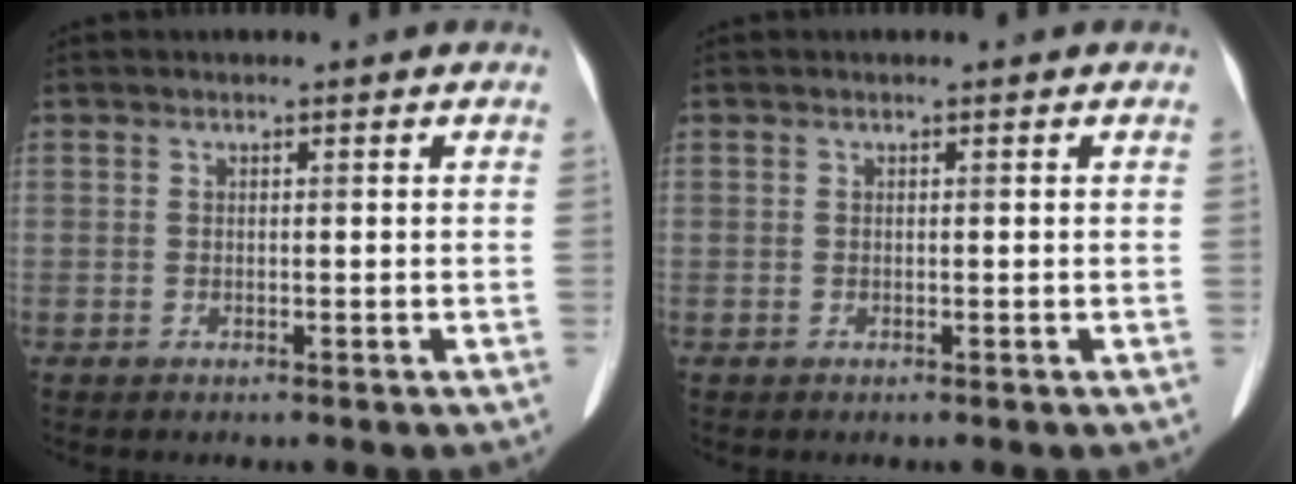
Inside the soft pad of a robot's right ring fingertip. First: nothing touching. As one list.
[{"total": 0.0}]